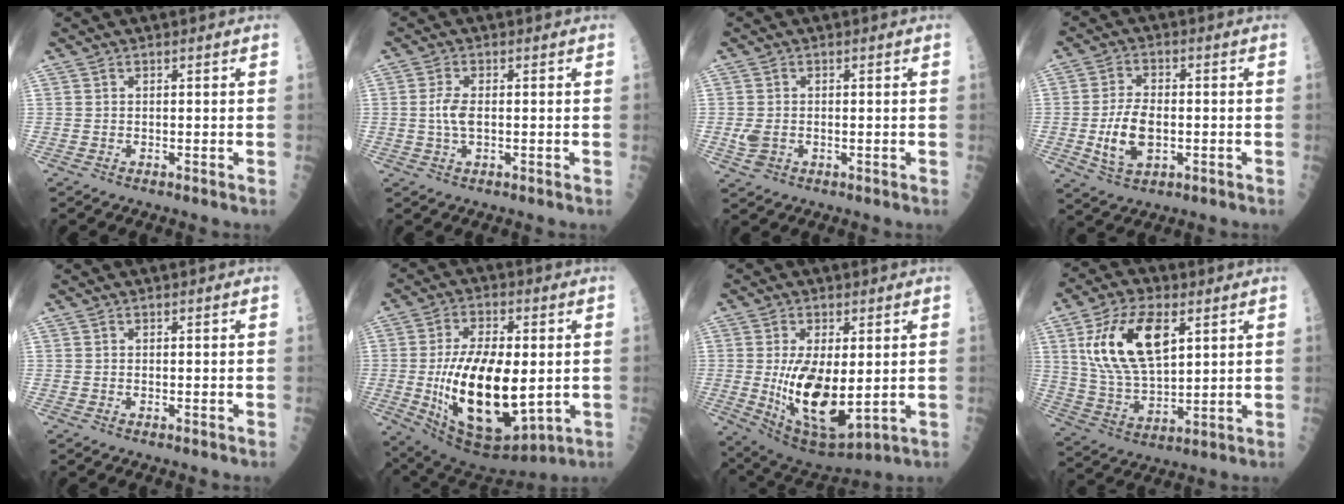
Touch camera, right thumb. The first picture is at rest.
{"total": 3.5, "force": [-0.1, 1.5, 3.2], "torque": [-0.068, 0.000, -0.002]}
{"total": 2.9, "force": [-0.3, 2.1, 2.0], "torque": [-0.040, -0.001, -0.002]}
{"total": 8.7, "force": [-1.6, 4.7, 7.2], "torque": [-0.128, 0.005, -0.025]}
{"total": 0.0}
{"total": 22.7, "force": [-1.8, 10.6, 19.9], "torque": [-0.349, -0.015, -0.007]}
{"total": 15.9, "force": [-0.4, 7.4, 14.1], "torque": [-0.239, -0.023, 0.018]}
{"total": 16.8, "force": [5.7, 7.9, 13.6], "torque": [-0.256, -0.011, 0.114]}